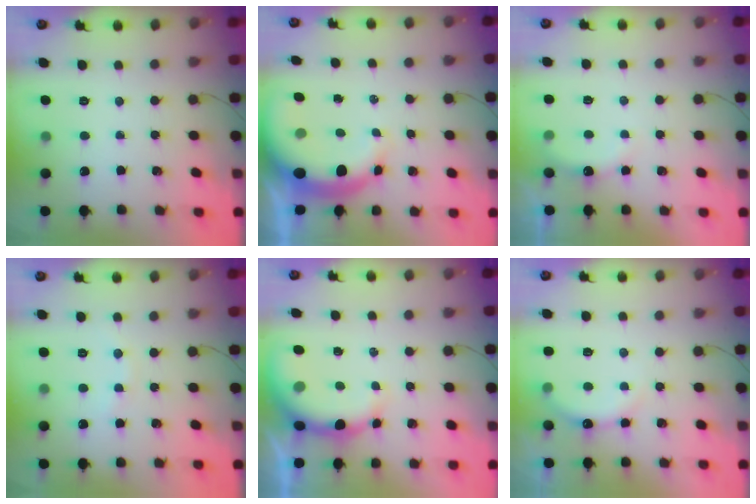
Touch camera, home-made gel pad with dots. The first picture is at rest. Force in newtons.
{"total": 10.9, "press": 10.8, "slide": 1.8}
{"total": 6.7, "press": 6.6, "slide": 1.3}
{"total": 3.1, "press": 3.0, "slide": 0.8}
{"total": 8.7, "press": 8.7, "slide": 1.0}
{"total": 6.4, "press": 6.2, "slide": 1.4}